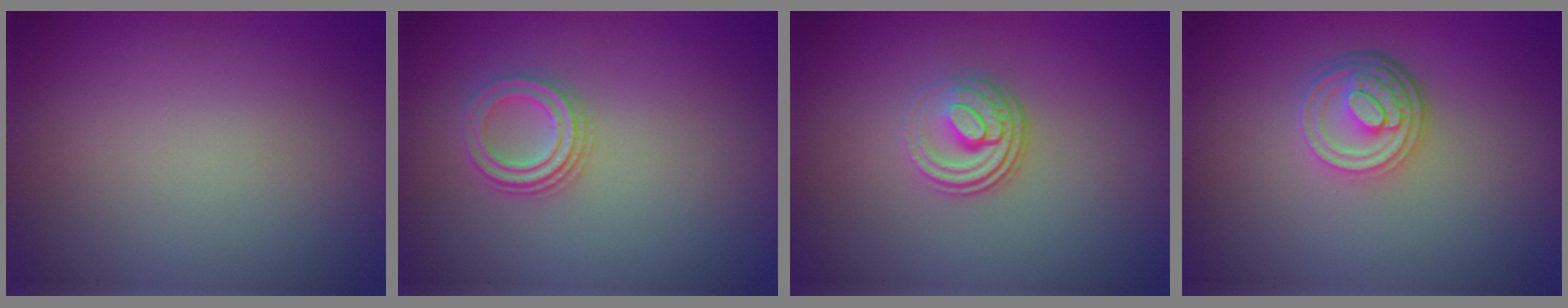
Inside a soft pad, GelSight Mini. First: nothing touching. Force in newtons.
{"total": 2.2, "press": 2.1, "slide": 0.7}
{"total": 3.5, "press": 2.5, "slide": 2.4}
{"total": 4.7, "press": 3.5, "slide": 3.2}